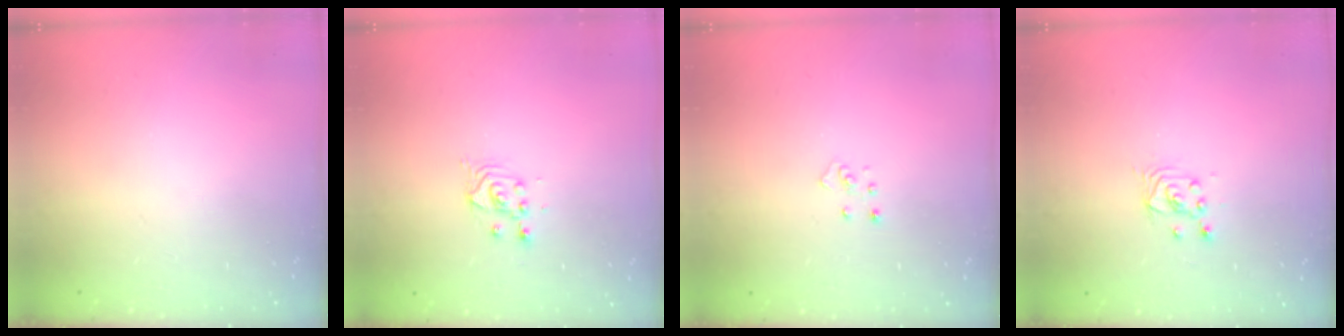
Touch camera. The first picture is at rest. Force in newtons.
{"total": 2.5, "press": 2.5, "slide": 0.2}
{"total": 3.1, "press": 3.1, "slide": 0.2}
{"total": 2.2, "press": 2.2, "slide": 0.3}